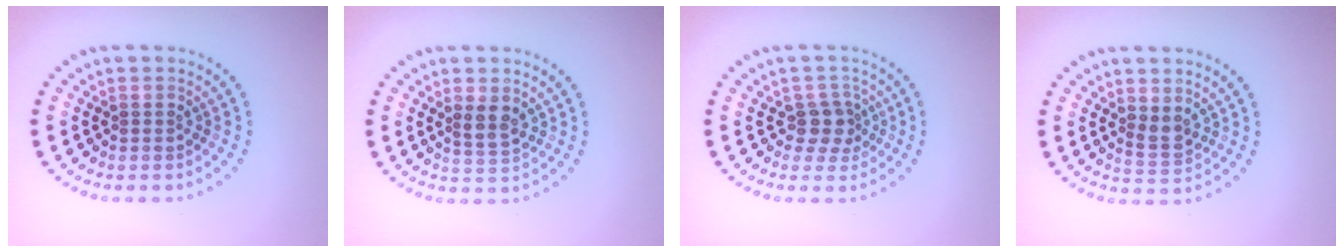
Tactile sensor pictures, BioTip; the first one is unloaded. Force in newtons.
{"total": 2.0, "press": 1.7, "slide": 0.9}
{"total": 2.4, "press": 1.9, "slide": 1.5}
{"total": 1.8, "press": 1.5, "slide": 0.9}